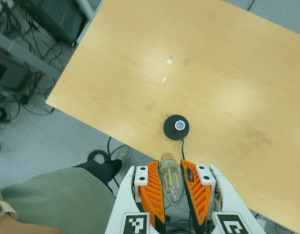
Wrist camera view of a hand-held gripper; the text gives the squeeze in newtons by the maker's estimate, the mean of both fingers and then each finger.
{"total": 19.8, "left": 20.9, "right": 18.6}